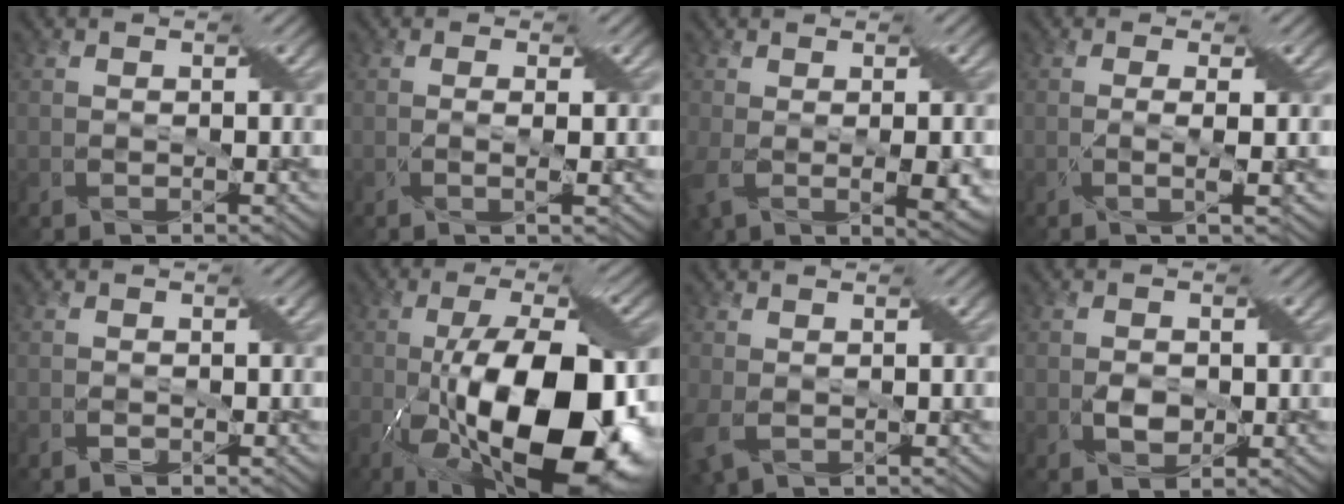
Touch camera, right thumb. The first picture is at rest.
{"total": 1.7, "force": [0.1, 0.1, 1.7], "torque": [-0.035, 0.006, -0.003]}
{"total": 6.2, "force": [-0.5, 2.6, 5.6], "torque": [-0.117, -0.013, -0.003]}
{"total": 2.5, "force": [0.1, 0.2, 2.4], "torque": [-0.046, 0.007, -0.005]}
{"total": 0.8, "force": [-0.5, 0.4, 0.5], "torque": [-0.009, 0.001, -0.007]}
{"total": 20.0, "force": [-4.9, 8.9, 17.2], "torque": [-0.285, -0.019, -0.069]}
{"total": 3.7, "force": [-0.3, 2.3, 2.9], "torque": [-0.080, -0.002, -0.006]}
{"total": 2.3, "force": [-0.3, 1.6, 1.6], "torque": [-0.033, -0.004, -0.005]}